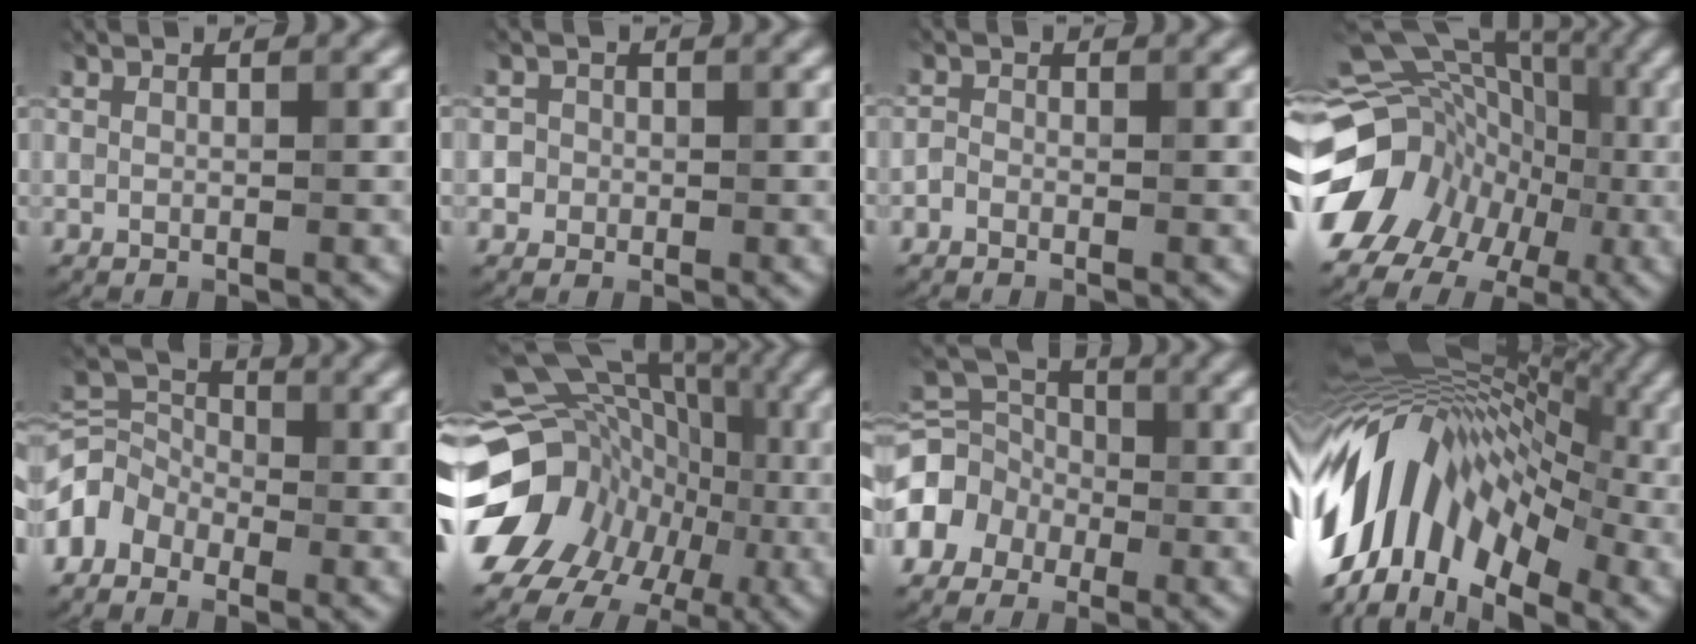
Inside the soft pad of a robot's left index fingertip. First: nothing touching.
{"total": 2.0, "force": [0.0, 1.9, 0.4], "torque": [0.016, 0.010, -0.015]}
{"total": 0.9, "force": [-0.6, 0.5, 0.3], "torque": [-0.003, 0.001, -0.016]}
{"total": 15.5, "force": [-3.7, 13.0, 7.7], "torque": [-0.149, 0.003, -0.073]}
{"total": 3.5, "force": [-2.4, 2.3, 1.3], "torque": [-0.023, 0.005, -0.065]}
{"total": 15.5, "force": [-2.5, 12.6, 8.7], "torque": [-0.158, 0.009, -0.032]}
{"total": 5.9, "force": [-2.2, 4.7, 2.7], "torque": [-0.034, 0.006, -0.052]}
{"total": 13.8, "force": [-1.2, 8.3, 10.9], "torque": [-0.197, 0.033, -0.037]}